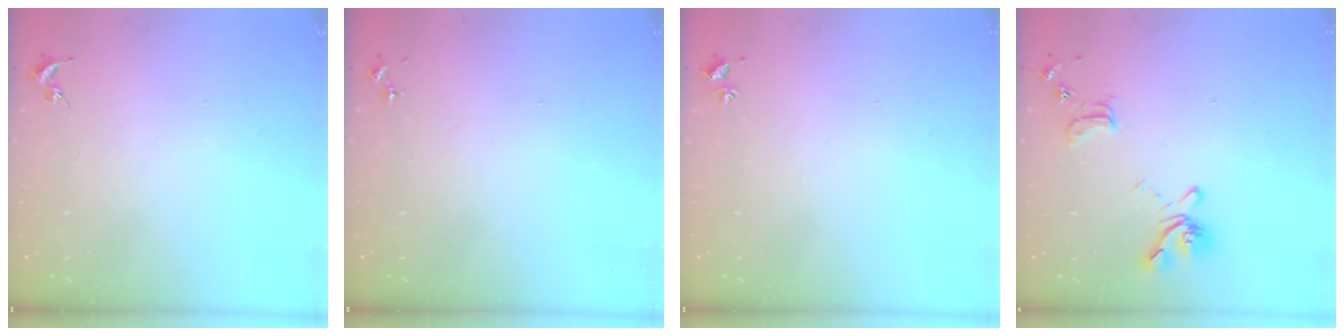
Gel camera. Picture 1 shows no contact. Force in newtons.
{"total": 0.0}
{"total": 2.0, "press": 2.0, "slide": 0.3}
{"total": 14.2, "press": 14.1, "slide": 1.6}